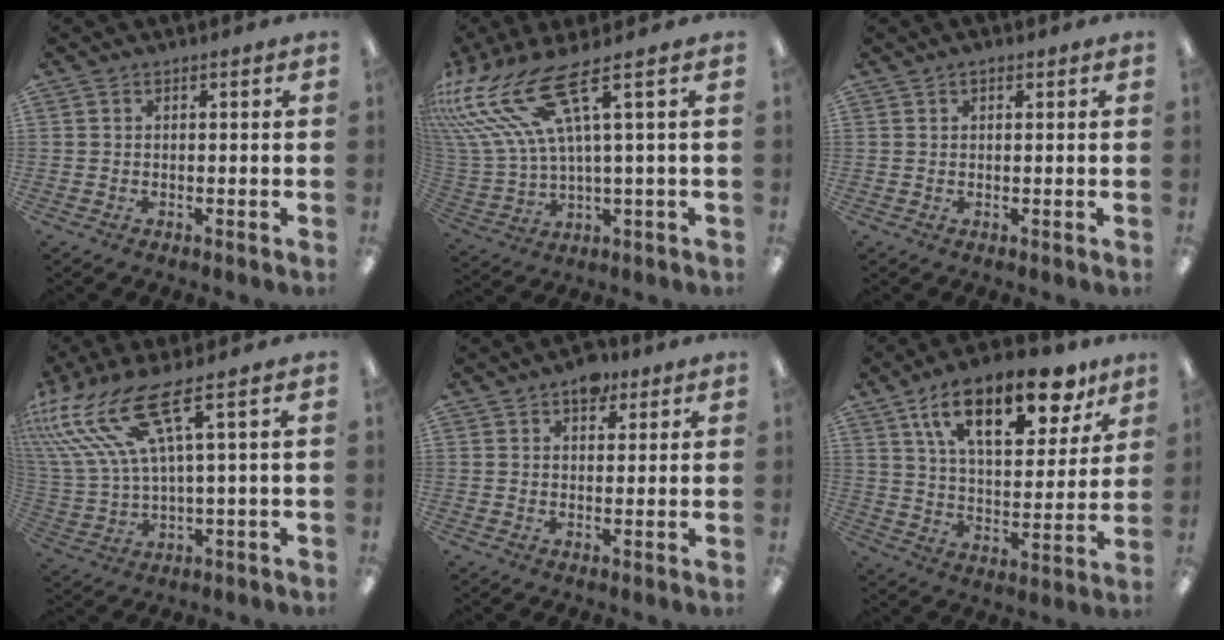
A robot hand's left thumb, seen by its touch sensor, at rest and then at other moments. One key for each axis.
{"total": 17.1, "fx": 9.5, "fy": 5.3, "fz": 13.2, "tx": -0.299, "ty": -0.048, "tz": 0.164}
{"total": 1.1, "fx": 0.7, "fy": 0.4, "fz": 0.7, "tx": -0.007, "ty": -0.002, "tz": 0.010}
{"total": 17.9, "fx": 8.9, "fy": 5.6, "fz": 14.5, "tx": -0.330, "ty": -0.041, "tz": 0.149}
{"total": 5.1, "fx": 3.3, "fy": 3.0, "fz": 2.5, "tx": -0.016, "ty": -0.011, "tz": 0.053}
{"total": 21.1, "fx": 12.6, "fy": 9.5, "fz": 14.0, "tx": -0.213, "ty": -0.055, "tz": 0.208}